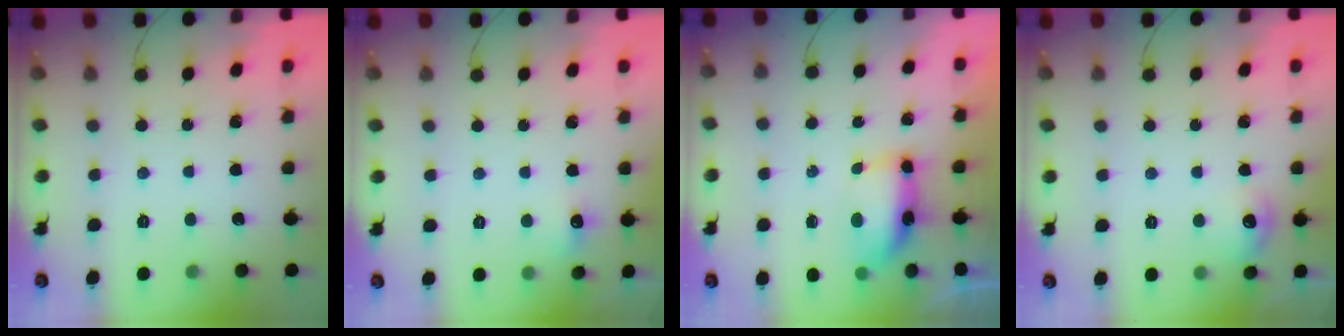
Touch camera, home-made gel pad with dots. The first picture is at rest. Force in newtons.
{"total": 5.1, "press": 4.9, "slide": 1.4}
{"total": 7.3, "press": 7.2, "slide": 0.7}
{"total": 7.6, "press": 7.5, "slide": 1.3}